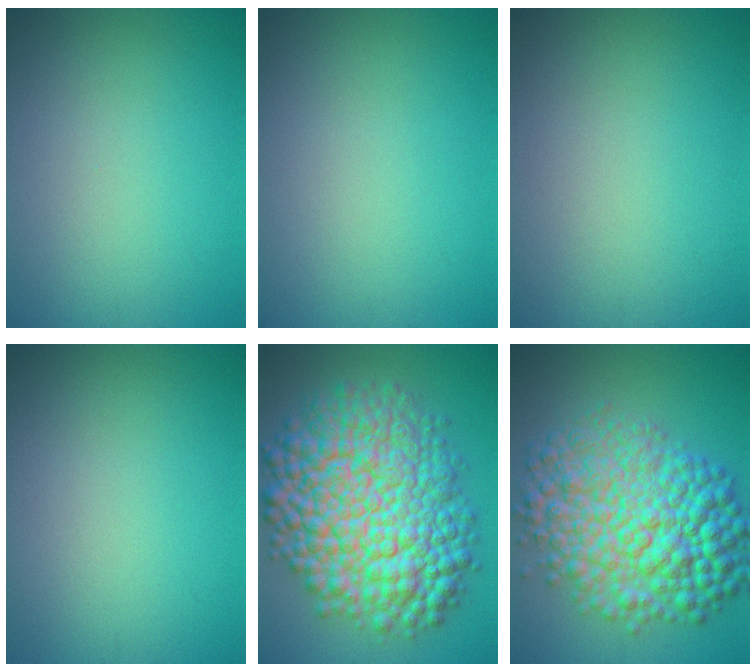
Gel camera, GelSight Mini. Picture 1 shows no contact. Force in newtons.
{"total": 0.0}
{"total": 0.0}
{"total": 0.0}
{"total": 14.5, "press": 14.5, "slide": 0.3}
{"total": 11.0, "press": 11.0, "slide": 0.1}